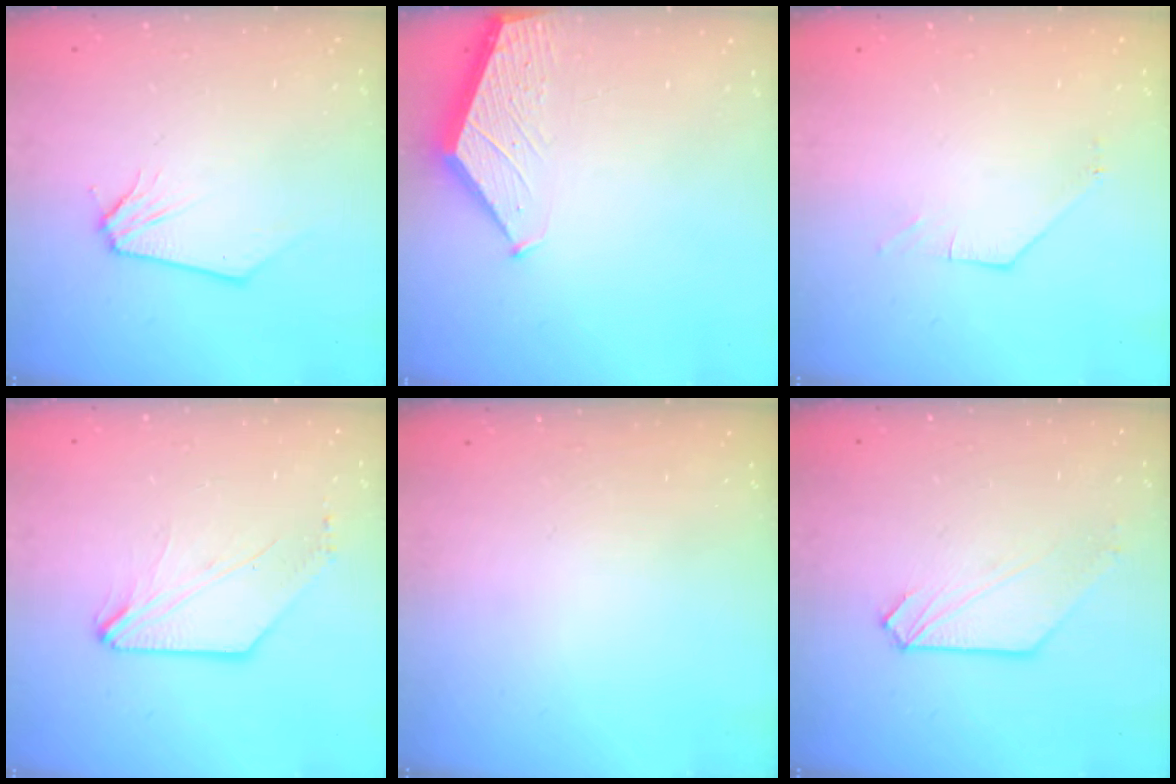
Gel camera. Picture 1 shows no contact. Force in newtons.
{"total": 2.4, "press": 2.4, "slide": 0.3}
{"total": 1.3, "press": 1.3, "slide": 0.2}
{"total": 1.7, "press": 1.7, "slide": 0.3}
{"total": 0.0}
{"total": 2.2, "press": 2.2, "slide": 0.3}